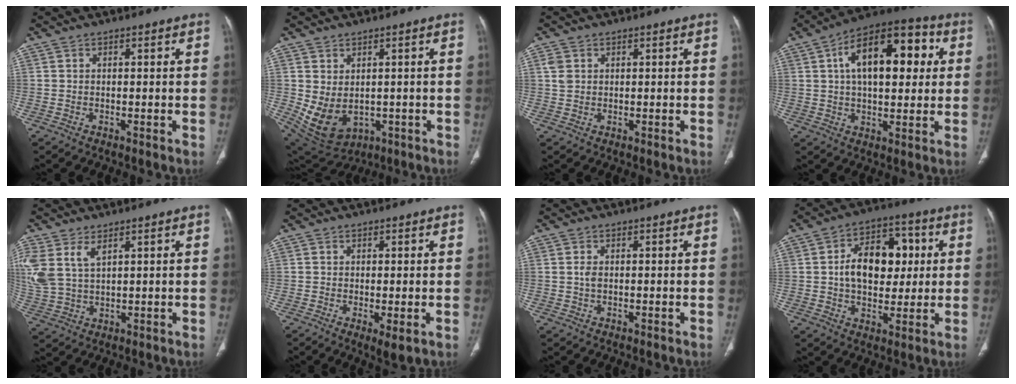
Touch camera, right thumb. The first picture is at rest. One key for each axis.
{"total": 10.0, "fx": -1.0, "fy": 7.3, "fz": 6.8, "tx": -0.113, "ty": -0.002, "tz": 0.018}
{"total": 2.2, "fx": 0.7, "fy": 1.8, "fz": 1.2, "tx": -0.023, "ty": 0.002, "tz": 0.018}
{"total": 18.9, "fx": 4.6, "fy": 9.6, "fz": 15.7, "tx": -0.209, "ty": 0.020, "tz": 0.061}
{"total": 9.8, "fx": 4.3, "fy": 5.4, "fz": 7.0, "tx": -0.173, "ty": -0.004, "tz": 0.100}
{"total": 3.0, "fx": -0.8, "fy": 0.9, "fz": 2.8, "tx": -0.052, "ty": -0.013, "tz": -0.012}
{"total": 1.3, "fx": 0.0, "fy": 0.7, "fz": 1.0, "tx": -0.022, "ty": 0.000, "tz": 0.000}
{"total": 14.6, "fx": 1.8, "fy": 9.6, "fz": 10.9, "tx": -0.128, "ty": 0.018, "tz": 0.025}